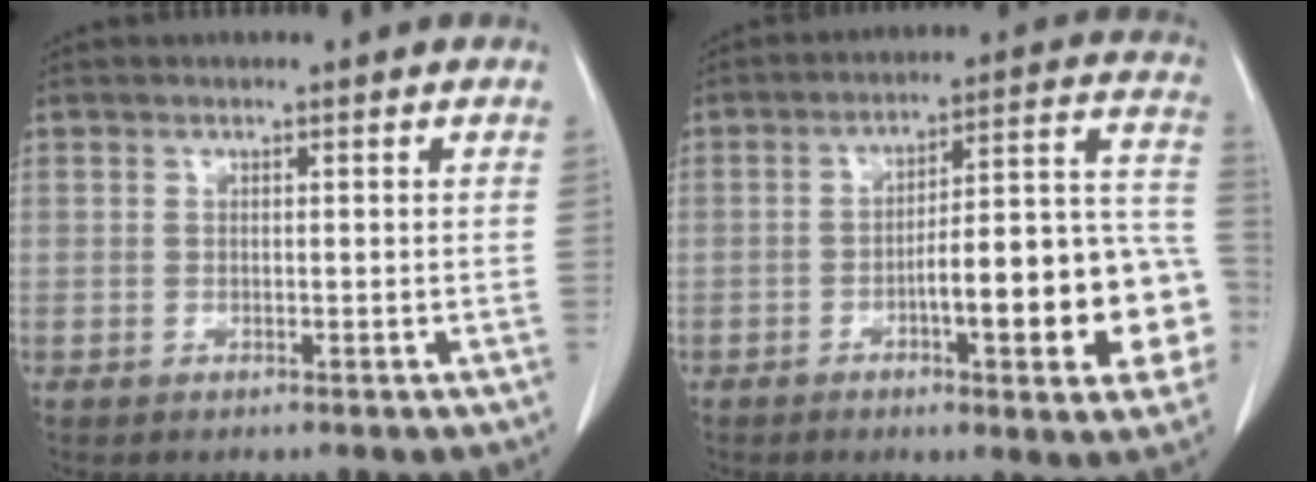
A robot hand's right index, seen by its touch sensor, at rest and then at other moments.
{"total": 18.5, "force": [-5.1, 3.5, 17.5], "torque": [-0.165, 0.041, -0.059]}